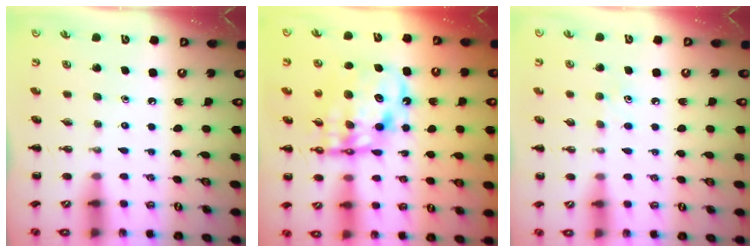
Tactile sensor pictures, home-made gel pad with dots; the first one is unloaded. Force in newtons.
{"total": 14.5, "press": 14.1, "slide": 3.6}
{"total": 5.1, "press": 4.9, "slide": 1.5}